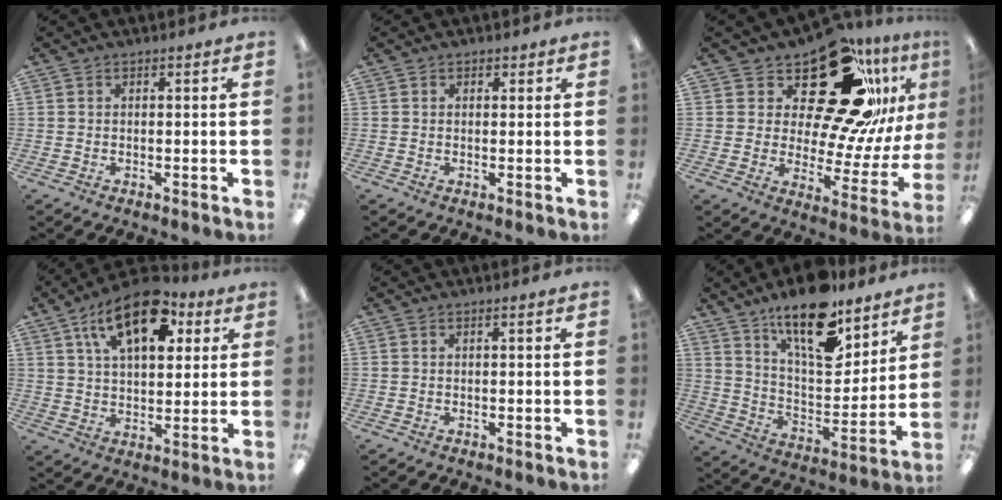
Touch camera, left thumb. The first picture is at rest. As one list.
[{"total": 1.3, "force": [0.7, 1.1, 0.2], "torque": [0.003, 0.000, 0.011]}, {"total": 26.2, "force": [16.2, 11.2, 17.2], "torque": [-0.248, -0.107, 0.273]}, {"total": 17.7, "force": [8.9, 9.0, 12.3], "torque": [-0.181, -0.027, 0.151]}, {"total": 0.0}, {"total": 18.1, "force": [13.4, 6.9, 10.0], "torque": [-0.166, -0.083, 0.230]}]